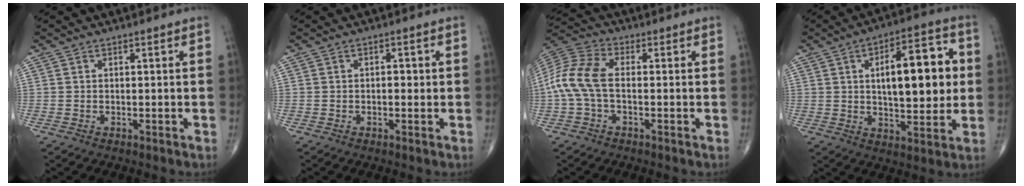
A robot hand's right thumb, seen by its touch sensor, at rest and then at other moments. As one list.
[{"total": 1.7, "force": [0.0, 1.0, 1.4], "torque": [-0.016, 0.002, -0.003]}, {"total": 10.1, "force": [-0.8, 5.6, 8.3], "torque": [-0.189, 0.028, -0.023]}, {"total": 17.3, "force": [2.6, 7.2, 15.5], "torque": [-0.193, 0.007, 0.037]}]